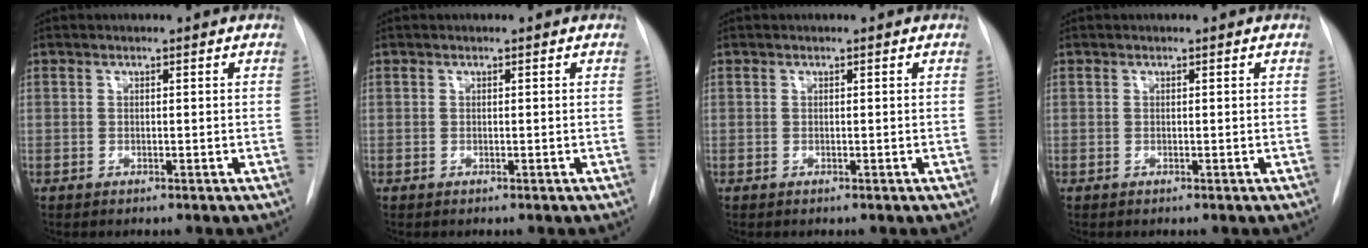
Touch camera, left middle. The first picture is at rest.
{"total": 0.0}
{"total": 0.0}
{"total": 0.0}